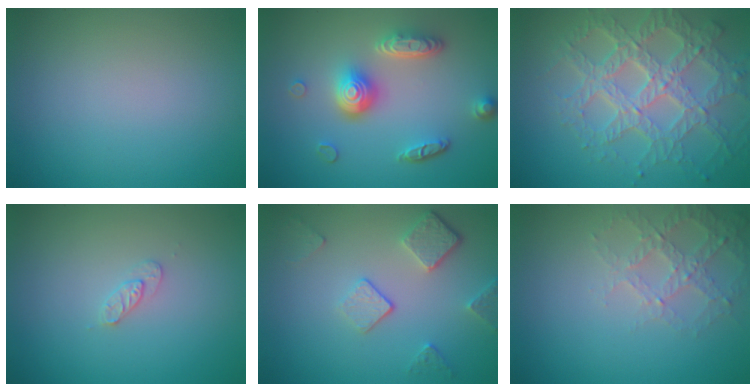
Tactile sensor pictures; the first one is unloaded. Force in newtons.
{"total": 4.8, "press": 3.7, "slide": 3.1}
{"total": 7.8, "press": 5.5, "slide": 5.5}
{"total": 1.1, "press": 1.1, "slide": 0.2}
{"total": 3.7, "press": 2.9, "slide": 2.4}
{"total": 2.8, "press": 2.7, "slide": 0.8}